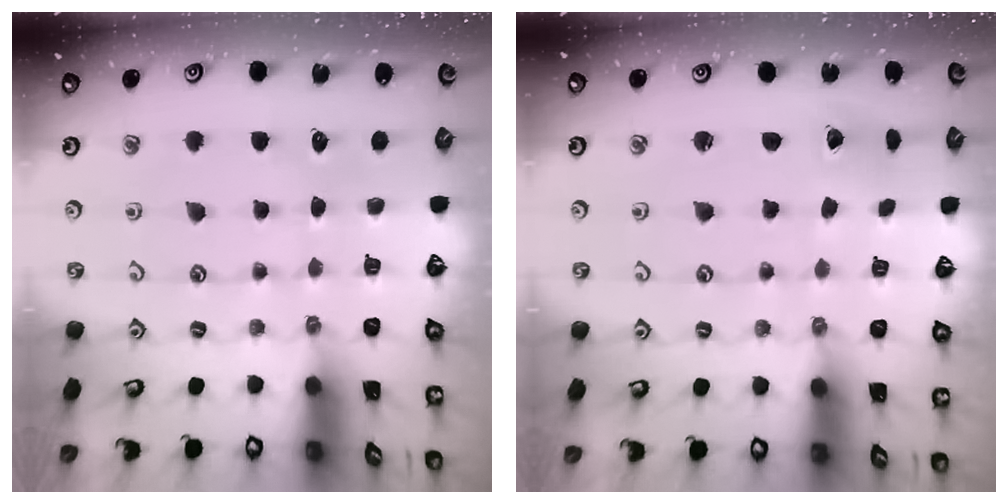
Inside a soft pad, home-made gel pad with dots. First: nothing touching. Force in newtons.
{"total": 2.0, "press": 2.0, "slide": 0.3}